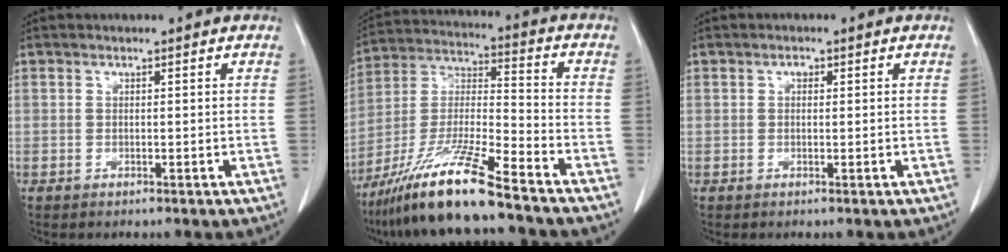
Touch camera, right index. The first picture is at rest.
{"total": 14.8, "force": [-11.1, -0.1, 9.9], "torque": [-0.198, -0.021, -0.205]}
{"total": 0.9, "force": [0.3, 0.6, 0.5], "torque": [-0.006, 0.003, 0.003]}